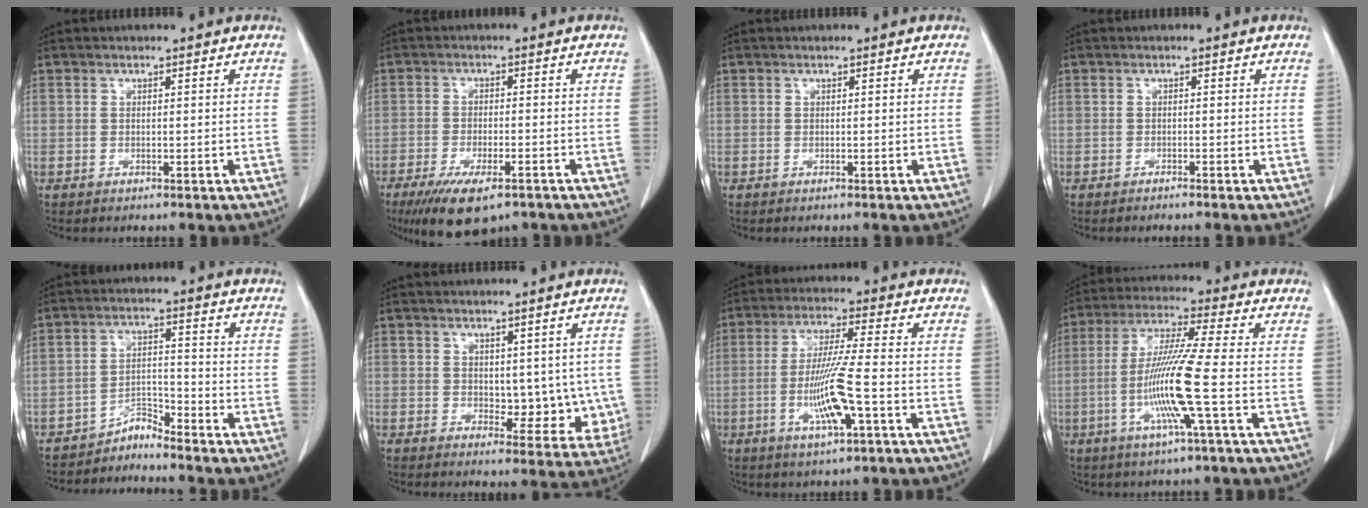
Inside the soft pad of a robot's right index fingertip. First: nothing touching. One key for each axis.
{"total": 9.5, "fx": -6.4, "fy": 2.9, "fz": 6.4, "tx": -0.107, "ty": -0.017, "tz": -0.101}
{"total": 0.0}
{"total": 1.1, "fx": -1.0, "fy": -0.2, "fz": 0.4, "tx": -0.008, "ty": 0.001, "tz": -0.014}
{"total": 3.2, "fx": -3.2, "fy": 0.2, "fz": -0.4, "tx": 0.017, "ty": 0.000, "tz": -0.054}
{"total": 7.1, "fx": 0.5, "fy": 4.3, "fz": 5.7, "tx": -0.047, "ty": -0.004, "tz": 0.016}
{"total": 9.7, "fx": -2.8, "fy": 0.0, "fz": 9.3, "tx": -0.184, "ty": -0.010, "tz": -0.053}
{"total": 11.8, "fx": -2.8, "fy": -1.3, "fz": 11.4, "tx": -0.228, "ty": -0.014, "tz": -0.061}